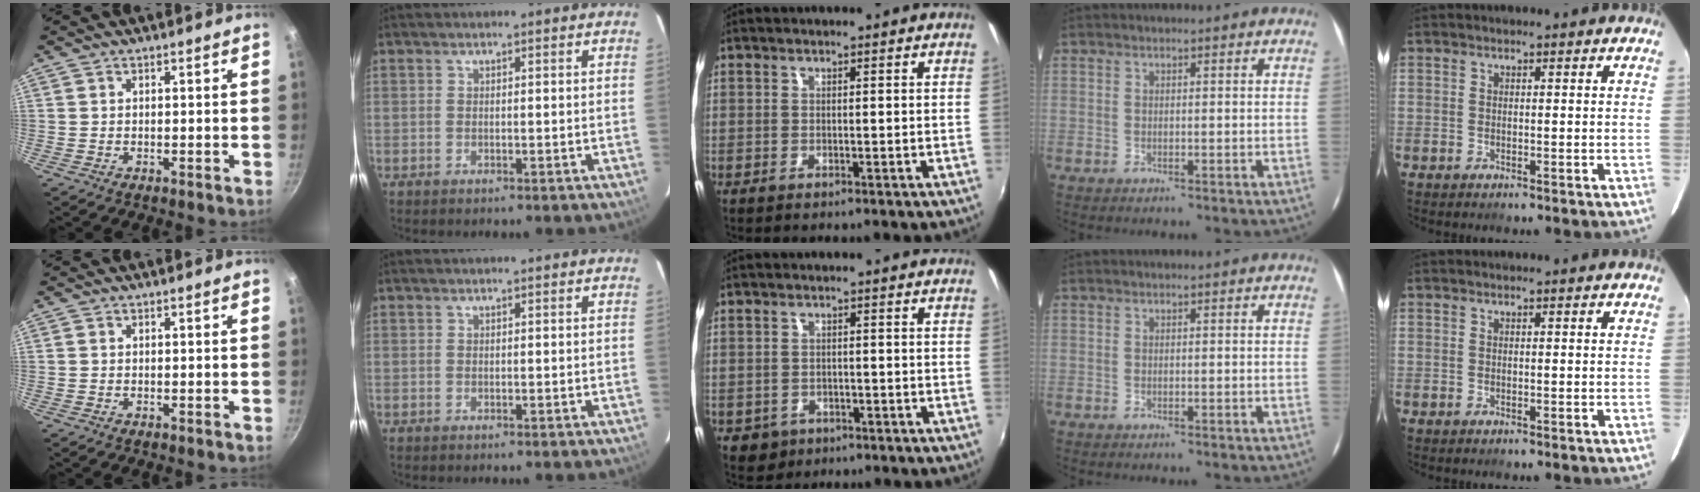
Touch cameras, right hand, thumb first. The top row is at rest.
{"middle": {"total": 5.1, "force": [-2.0, 4.3, 1.7], "torque": [-0.046, -0.005, -0.021]}}